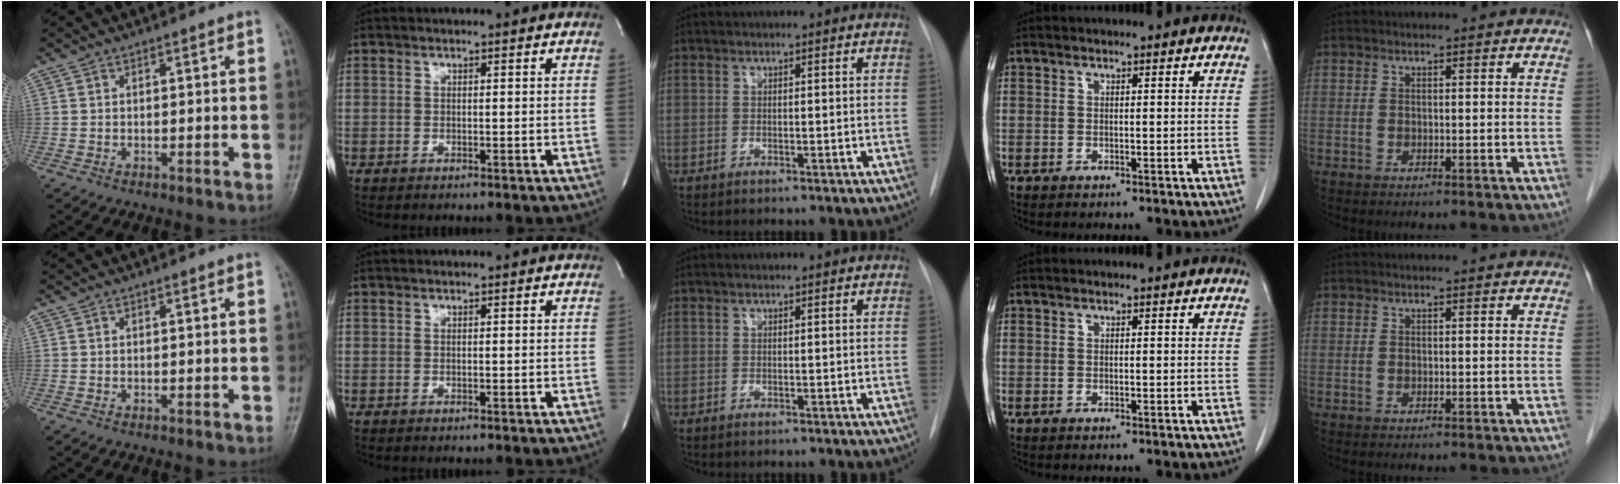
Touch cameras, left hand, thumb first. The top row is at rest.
{"thumb": {"total": 0.6, "force": [0.2, 0.3, 0.5], "torque": [-0.001, 0.003, 0.002]}}